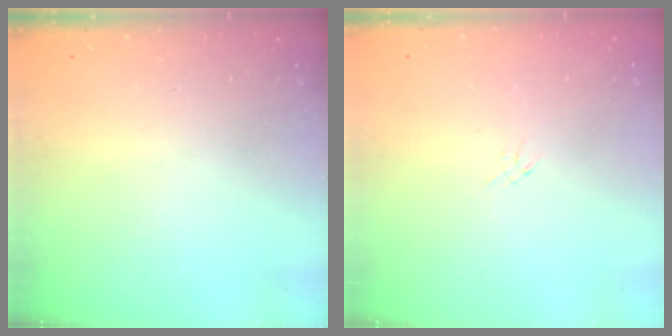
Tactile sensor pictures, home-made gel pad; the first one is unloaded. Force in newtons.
{"total": 0.9, "press": 0.8, "slide": 0.4}